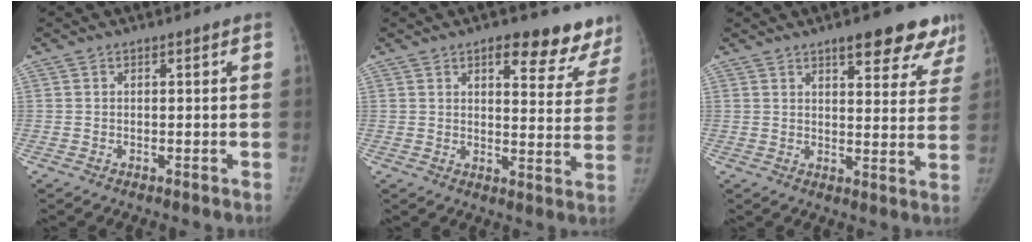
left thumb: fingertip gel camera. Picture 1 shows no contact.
{"total": 13.3, "force": [9.9, 5.2, 7.2], "torque": [-0.030, -0.049, 0.104]}
{"total": 13.5, "force": [9.2, 4.7, 8.7], "torque": [-0.061, -0.042, 0.110]}